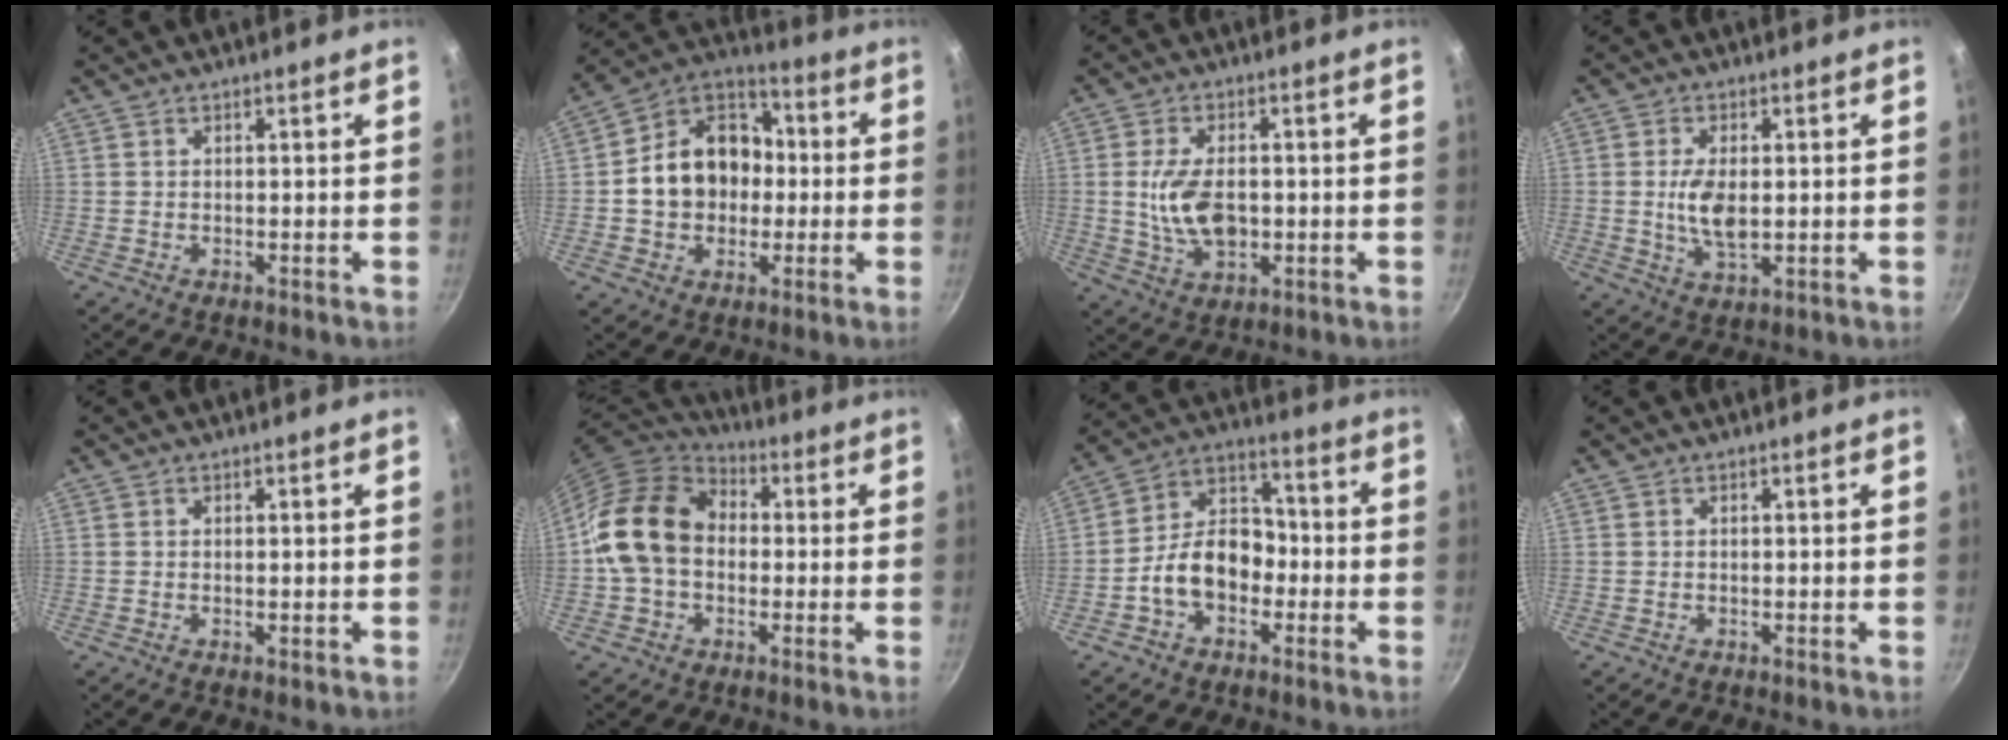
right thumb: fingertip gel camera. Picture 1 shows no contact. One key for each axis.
{"total": 16.3, "fx": -0.5, "fy": 13.1, "fz": 9.6, "tx": -0.124, "ty": 0.038, "tz": -0.022}
{"total": 9.8, "fx": -0.4, "fy": 5.8, "fz": 7.9, "tx": -0.135, "ty": 0.000, "tz": -0.006}
{"total": 6.7, "fx": -0.1, "fy": 3.4, "fz": 5.8, "tx": -0.114, "ty": -0.005, "tz": 0.002}
{"total": 0.6, "fx": -0.1, "fy": 0.1, "fz": 0.6, "tx": -0.008, "ty": -0.002, "tz": -0.002}
{"total": 15.6, "fx": 0.2, "fy": 11.9, "fz": 10.0, "tx": -0.151, "ty": 0.032, "tz": -0.010}
{"total": 12.1, "fx": -3.5, "fy": 8.5, "fz": 7.8, "tx": -0.088, "ty": 0.049, "tz": -0.073}
{"total": 0.0}